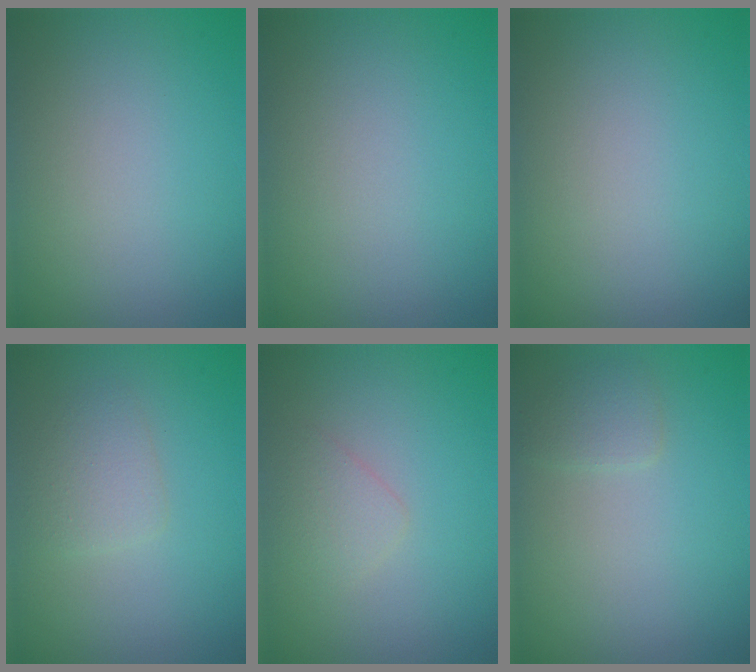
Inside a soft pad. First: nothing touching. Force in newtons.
{"total": 0.0}
{"total": 0.0}
{"total": 1.9, "press": 1.9, "slide": 0.1}
{"total": 1.3, "press": 1.3, "slide": 0.1}
{"total": 1.3, "press": 1.3, "slide": 0.1}